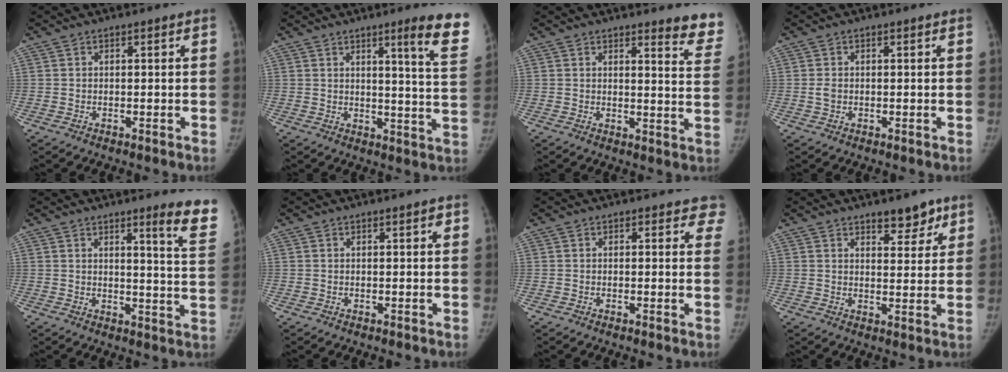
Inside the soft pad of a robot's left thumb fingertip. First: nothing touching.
{"total": 11.9, "force": [7.3, 0.2, 9.3], "torque": [-0.105, -0.047, 0.082]}
{"total": 8.7, "force": [7.9, 1.5, 3.1], "torque": [-0.003, -0.069, 0.069]}
{"total": 1.4, "force": [-0.1, 1.1, 0.9], "torque": [-0.014, 0.003, 0.002]}
{"total": 10.1, "force": [7.0, 0.3, 7.2], "torque": [-0.071, -0.051, 0.073]}
{"total": 0.7, "force": [0.4, 0.2, 0.5], "torque": [-0.002, 0.002, 0.003]}
{"total": 3.8, "force": [3.2, 1.8, 1.0], "torque": [0.026, -0.013, 0.016]}
{"total": 5.6, "force": [4.0, 2.5, 3.1], "torque": [-0.008, -0.025, 0.056]}